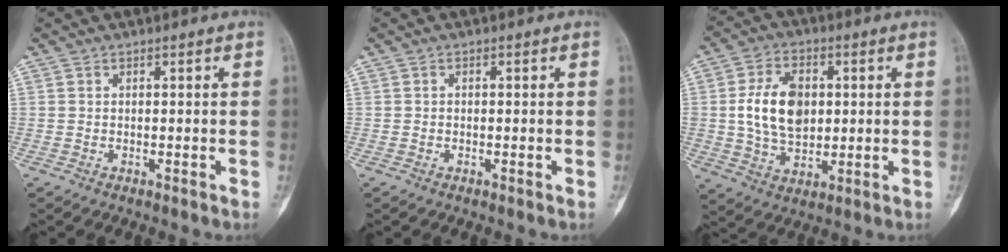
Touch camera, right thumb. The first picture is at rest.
{"total": 0.0}
{"total": 12.2, "force": [1.4, 8.1, 8.9], "torque": [-0.140, -0.002, 0.029]}